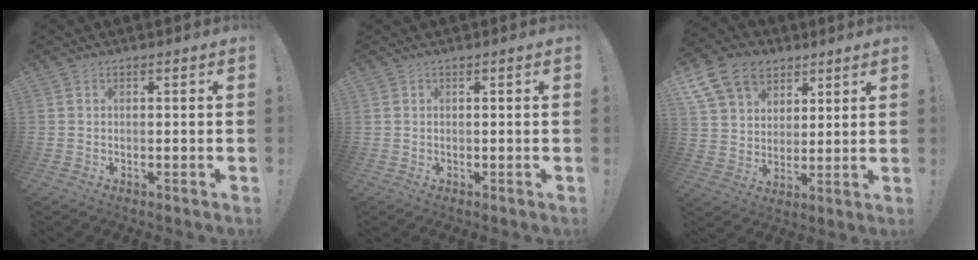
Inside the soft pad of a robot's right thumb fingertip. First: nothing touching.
{"total": 0.0}
{"total": 15.5, "force": [8.4, 11.2, 6.6], "torque": [-0.108, -0.041, 0.165]}